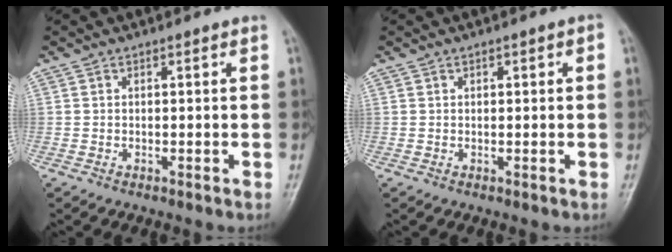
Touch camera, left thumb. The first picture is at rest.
{"total": 1.9, "force": [0.4, 1.0, 1.6], "torque": [-0.018, 0.007, 0.003]}